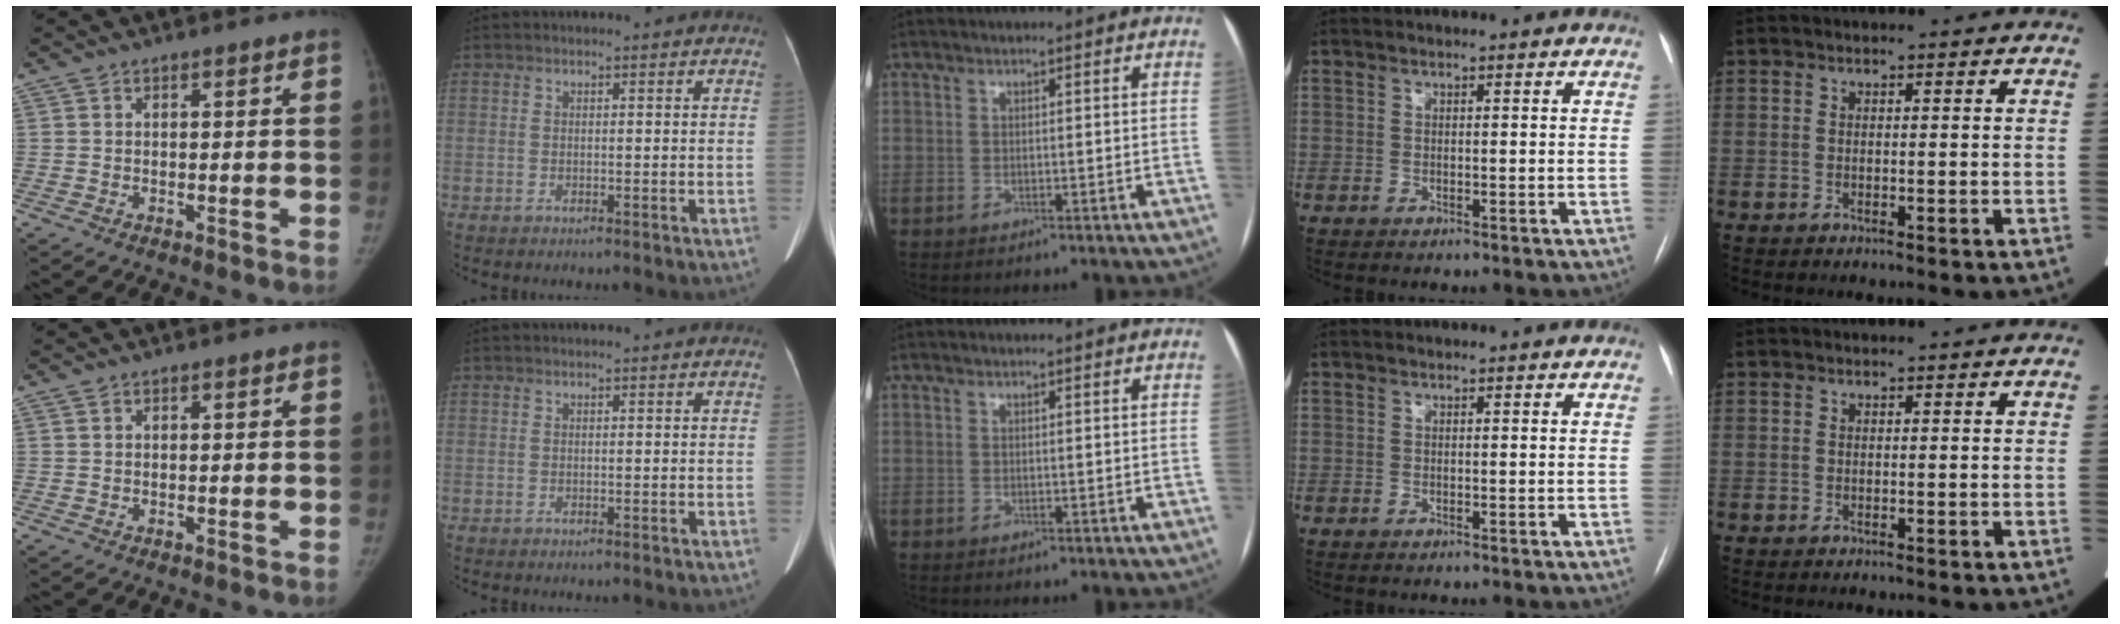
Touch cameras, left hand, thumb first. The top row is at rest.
{}